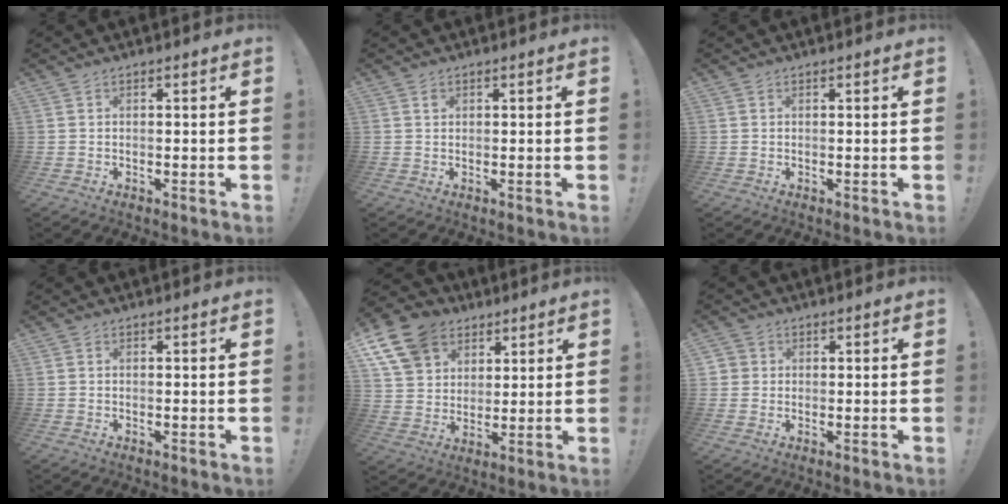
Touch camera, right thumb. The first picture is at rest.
{"total": 0.8, "force": [0.4, 0.6, 0.3], "torque": [0.008, -0.004, 0.005]}
{"total": 0.9, "force": [0.2, 0.9, 0.1], "torque": [0.002, -0.001, 0.003]}
{"total": 0.0}
{"total": 15.1, "force": [7.8, 11.4, 6.2], "torque": [-0.107, -0.034, 0.156]}
{"total": 2.3, "force": [0.3, 2.2, 0.4], "torque": [-0.007, 0.003, 0.006]}